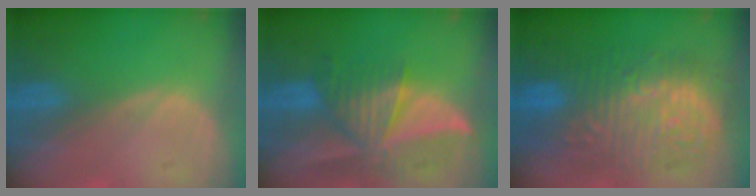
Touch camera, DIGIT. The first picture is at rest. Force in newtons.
{"total": 9.7, "press": 8.6, "slide": 4.4}
{"total": 12.8, "press": 12.7, "slide": 1.2}